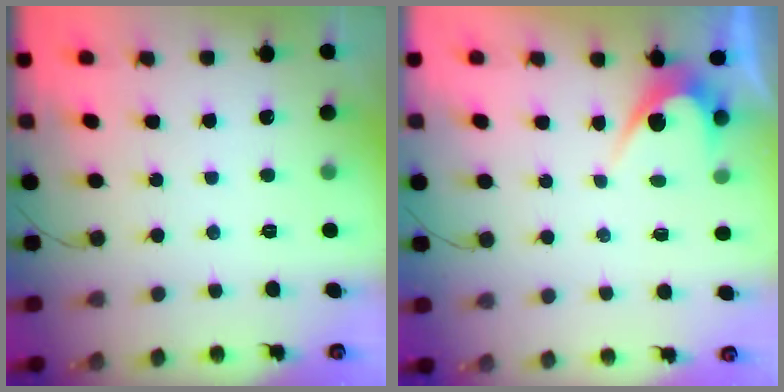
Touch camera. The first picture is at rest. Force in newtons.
{"total": 3.7, "press": 3.7, "slide": 0.2}